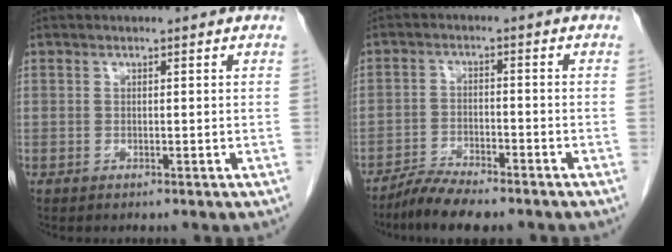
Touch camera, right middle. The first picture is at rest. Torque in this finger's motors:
{"motor_torque": [0.60, -0.47, 0.09, 0.03]}